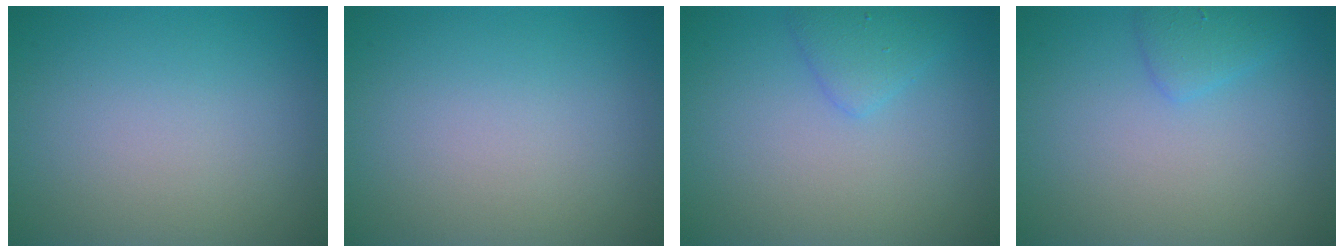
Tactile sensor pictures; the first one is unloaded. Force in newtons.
{"total": 0.0}
{"total": 1.8, "press": 1.8, "slide": 0.1}
{"total": 1.6, "press": 1.6, "slide": 0.1}